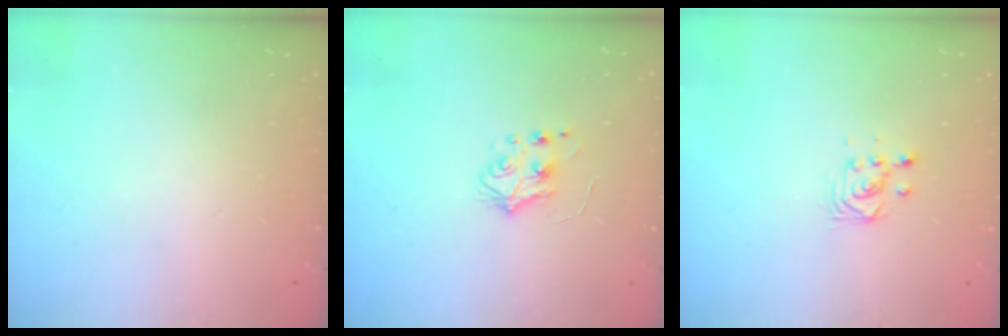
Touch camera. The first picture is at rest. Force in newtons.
{"total": 5.3, "press": 5.2, "slide": 1.0}
{"total": 3.7, "press": 3.7, "slide": 0.3}